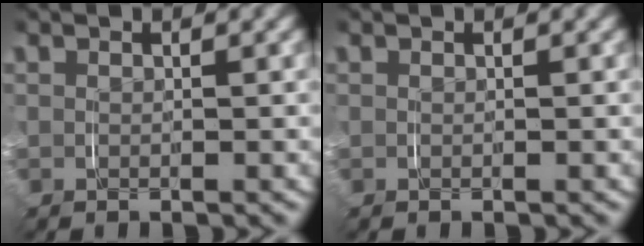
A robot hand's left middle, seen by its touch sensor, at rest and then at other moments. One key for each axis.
{"total": 0.0}